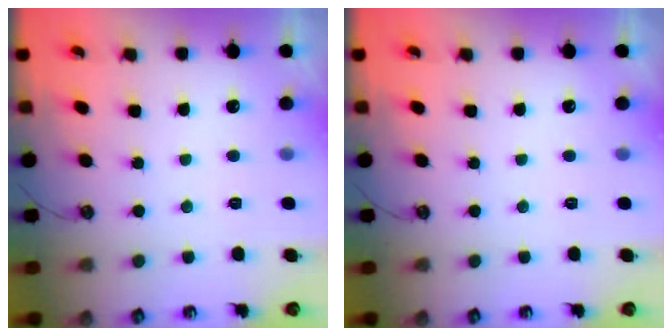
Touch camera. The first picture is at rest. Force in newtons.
{"total": 0.0}